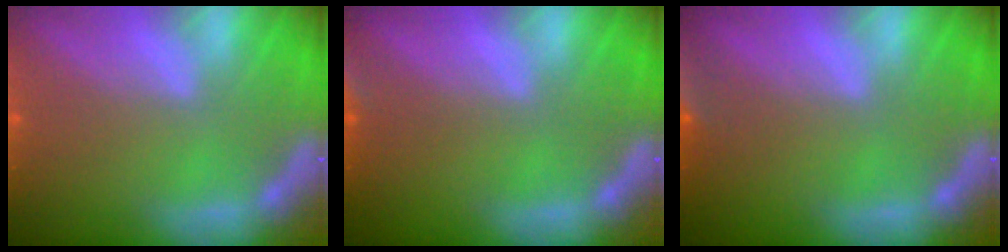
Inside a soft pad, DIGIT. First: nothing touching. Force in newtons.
{"total": 1.9}
{"total": 9.4}